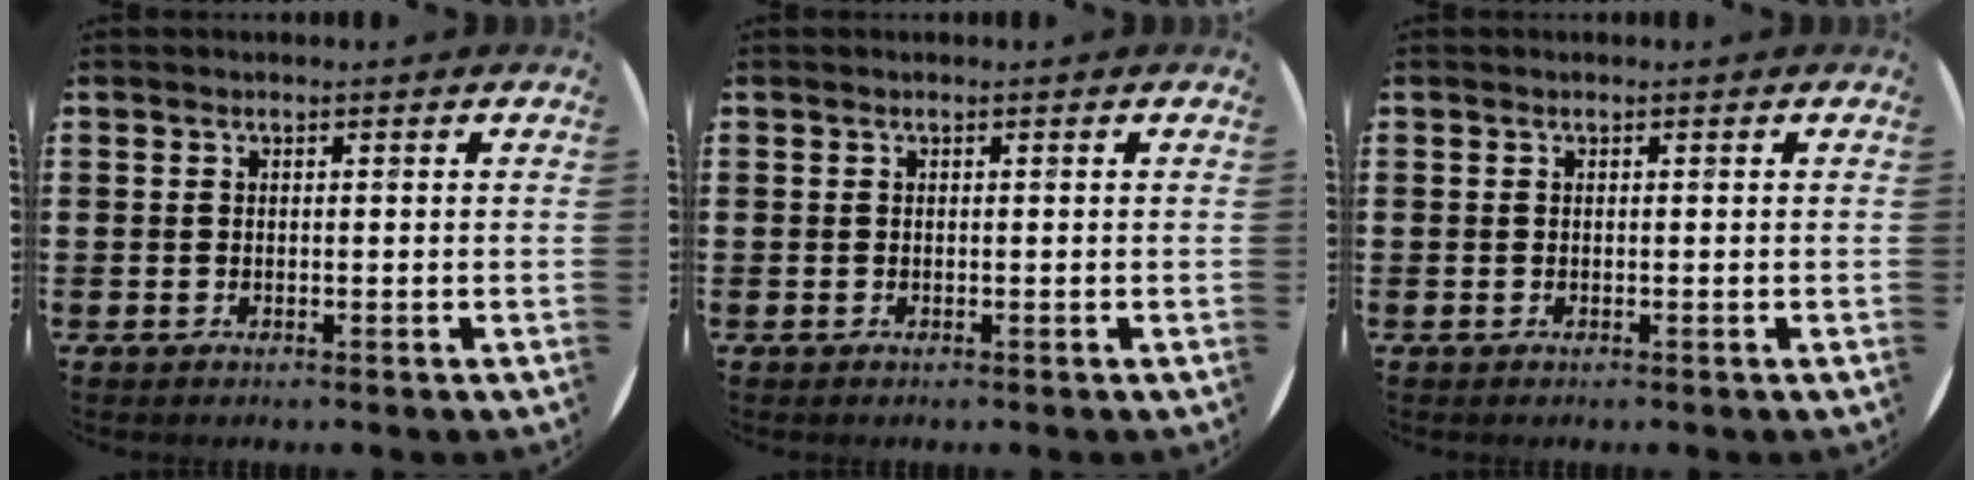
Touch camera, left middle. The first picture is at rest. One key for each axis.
{"total": 0.0}
{"total": 0.0}